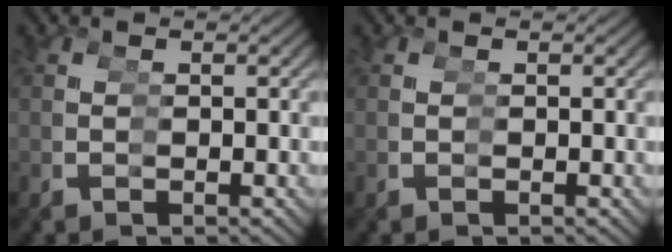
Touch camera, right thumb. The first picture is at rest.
{"total": 0.0}